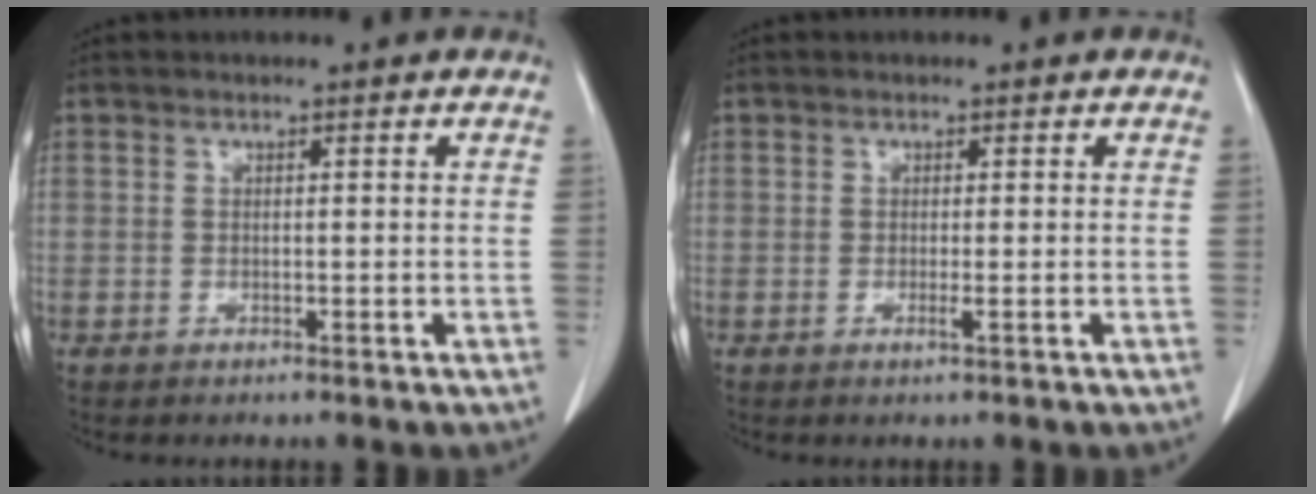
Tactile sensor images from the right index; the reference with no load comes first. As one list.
[{"total": 1.0, "force": [-0.3, -0.2, 0.9], "torque": [-0.017, -0.004, -0.005]}]